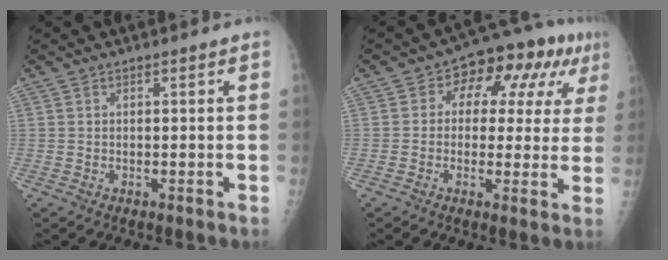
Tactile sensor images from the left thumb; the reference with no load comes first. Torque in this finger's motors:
{"motor_torque": [-0.05, 0.43, 0.25, 0.14, 0.07]}